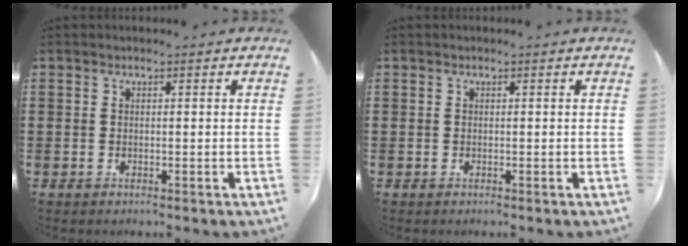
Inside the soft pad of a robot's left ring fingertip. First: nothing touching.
{"total": 0.0}